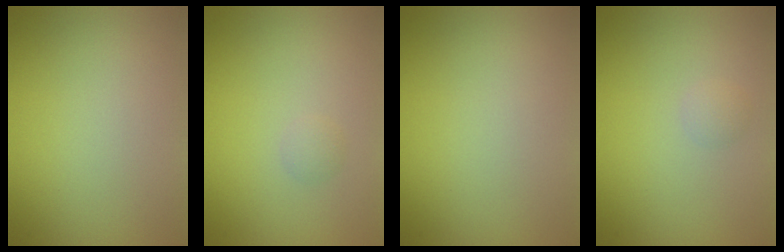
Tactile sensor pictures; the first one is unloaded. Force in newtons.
{"total": 0.7, "press": 0.7, "slide": 0.0}
{"total": 0.0}
{"total": 0.8, "press": 0.8, "slide": 0.0}